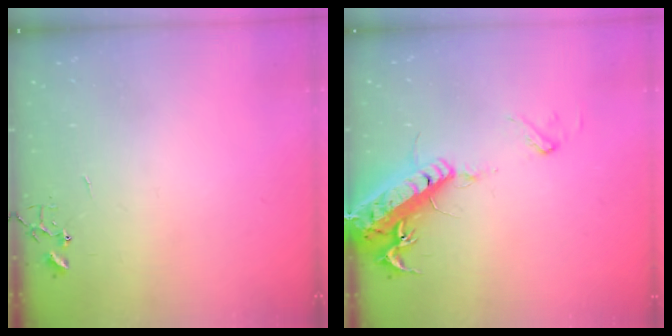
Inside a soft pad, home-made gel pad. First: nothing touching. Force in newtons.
{"total": 18.9, "press": 18.5, "slide": 3.9}